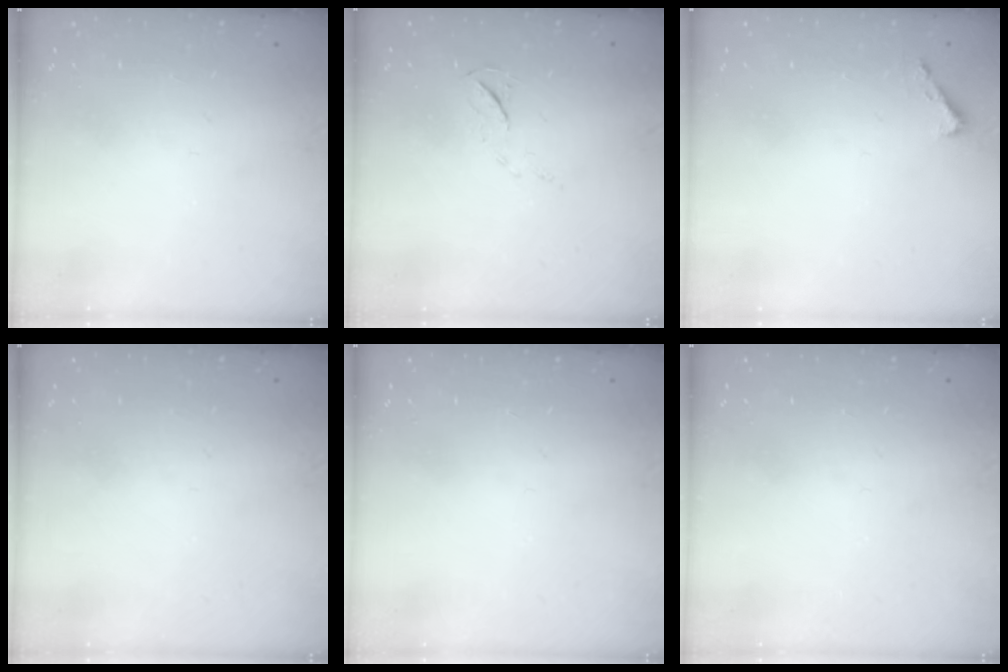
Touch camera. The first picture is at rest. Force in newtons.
{"total": 5.2, "press": 5.1, "slide": 0.8}
{"total": 1.6, "press": 1.6, "slide": 0.1}
{"total": 0.0}
{"total": 0.0}
{"total": 0.0}